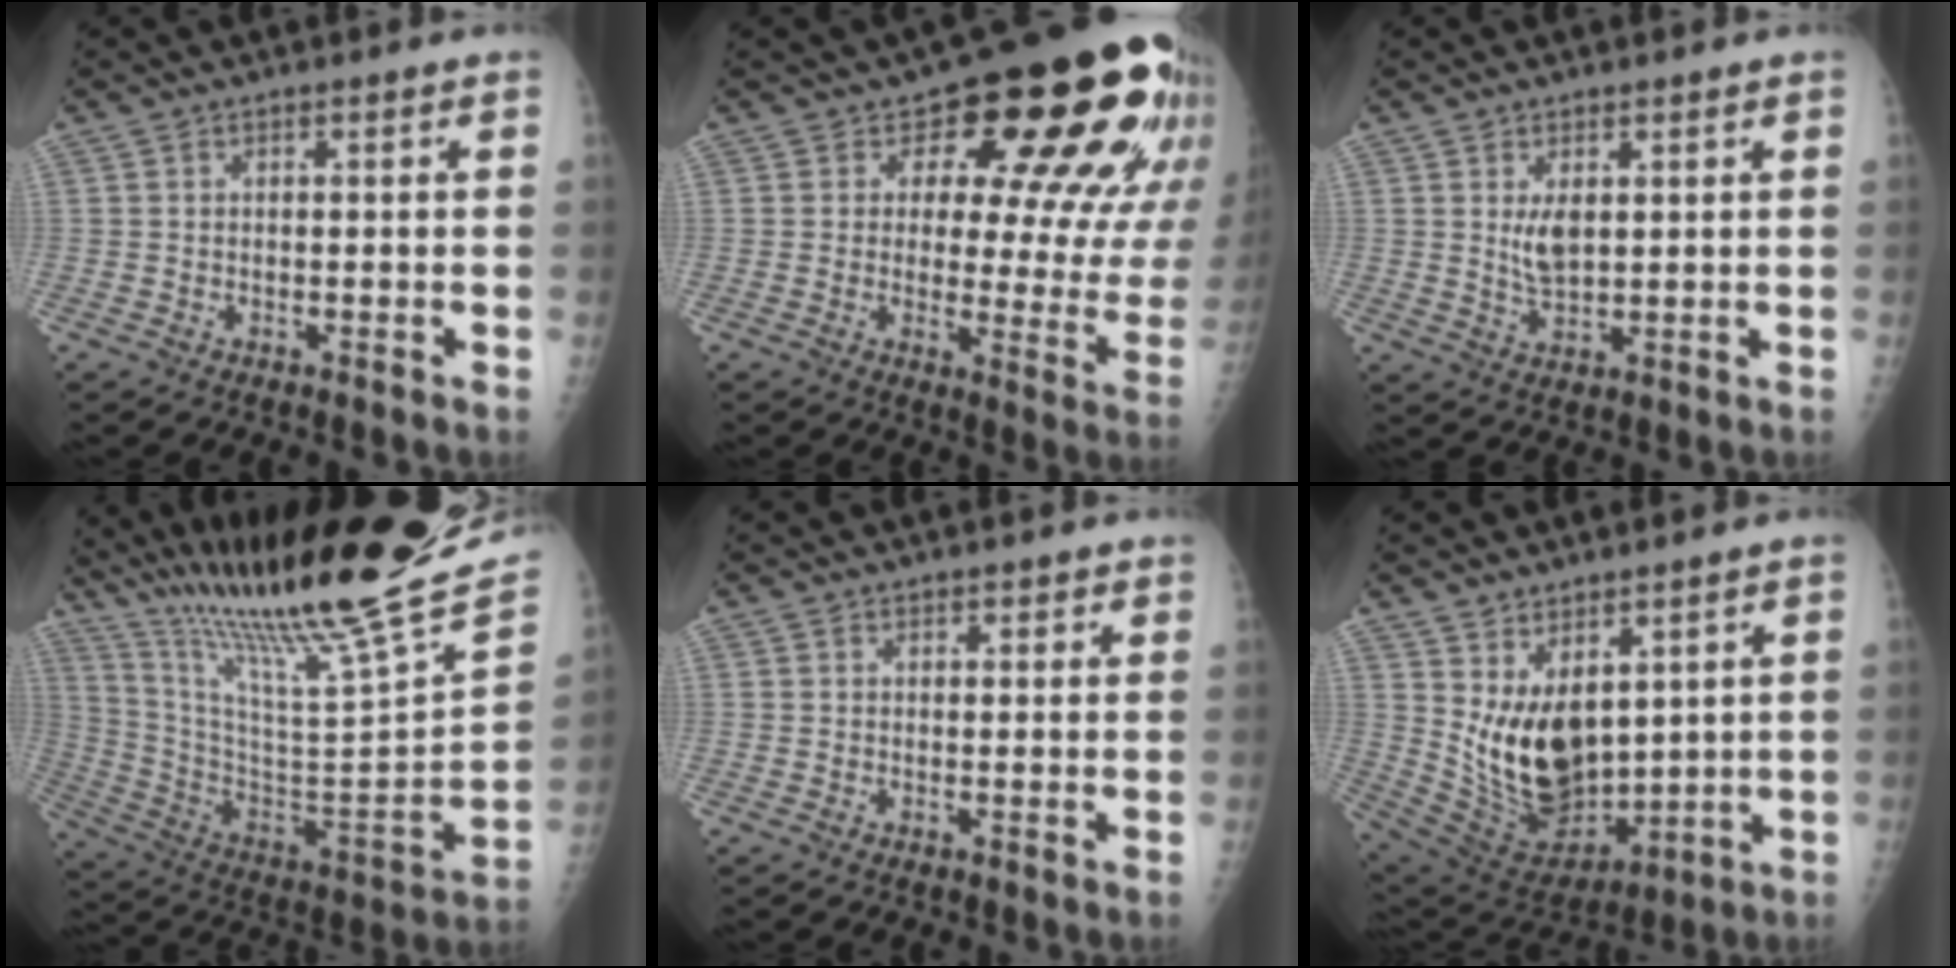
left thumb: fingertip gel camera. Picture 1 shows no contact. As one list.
[{"total": 20.4, "force": [12.6, 9.7, 12.9], "torque": [-0.109, -0.069, 0.141]}, {"total": 4.5, "force": [1.5, 2.3, 3.6], "torque": [-0.059, -0.017, 0.037]}, {"total": 33.4, "force": [26.3, 3.0, 20.4], "torque": [-0.321, -0.125, 0.410]}, {"total": 1.4, "force": [1.2, 0.6, 0.5], "torque": [0.002, -0.005, 0.013]}, {"total": 13.8, "force": [3.9, 8.4, 10.2], "torque": [-0.143, -0.043, 0.105]}]